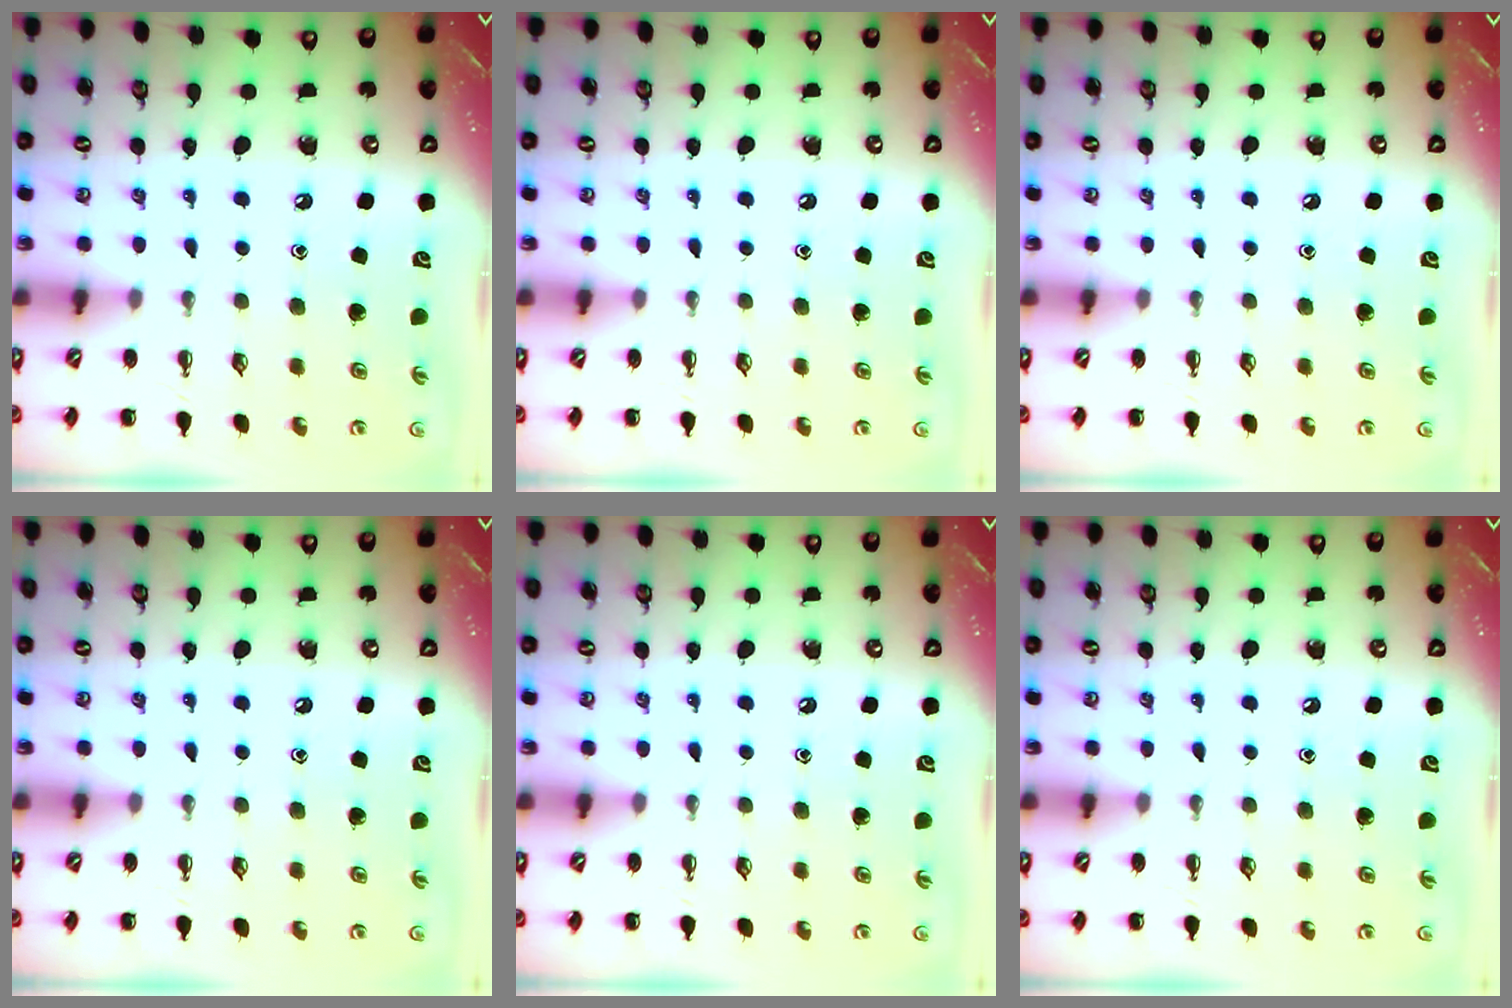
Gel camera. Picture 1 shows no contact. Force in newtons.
{"total": 0.0}
{"total": 0.0}
{"total": 0.0}
{"total": 0.0}
{"total": 0.0}